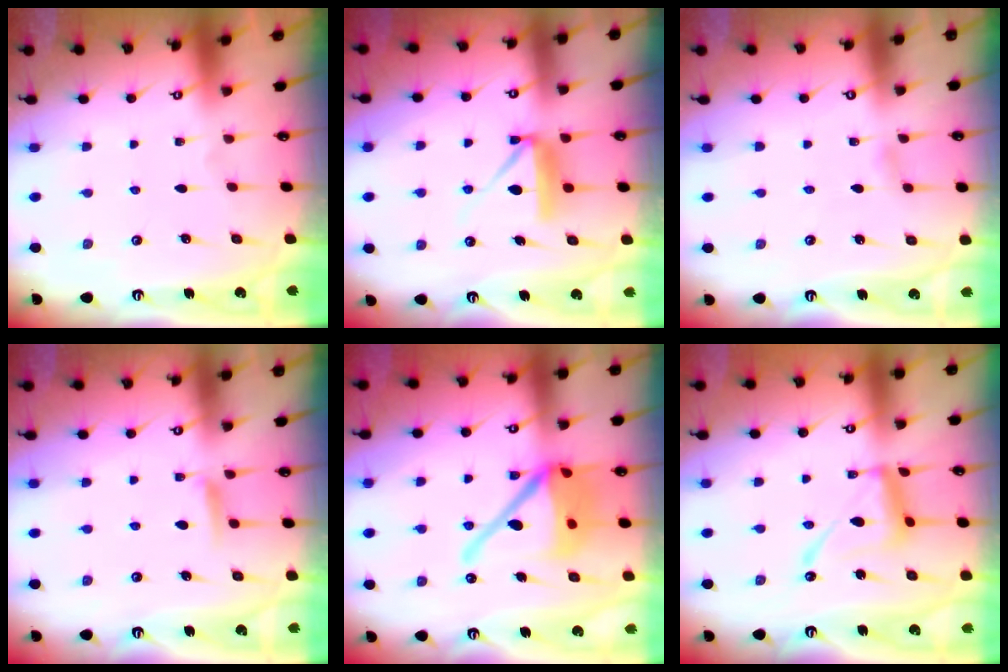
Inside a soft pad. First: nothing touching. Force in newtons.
{"total": 8.7, "press": 8.6, "slide": 0.6}
{"total": 3.2, "press": 3.2, "slide": 0.3}
{"total": 6.2, "press": 6.2, "slide": 0.7}
{"total": 16.2, "press": 15.9, "slide": 2.6}
{"total": 13.8, "press": 13.8, "slide": 1.2}